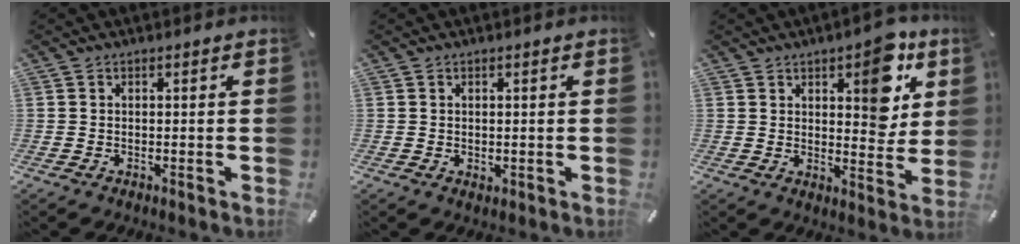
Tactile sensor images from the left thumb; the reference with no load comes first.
{"total": 0.7, "force": [0.2, 0.6, 0.4], "torque": [-0.008, 0.003, 0.003]}
{"total": 11.4, "force": [5.5, 6.1, 7.9], "torque": [-0.067, -0.037, 0.086]}